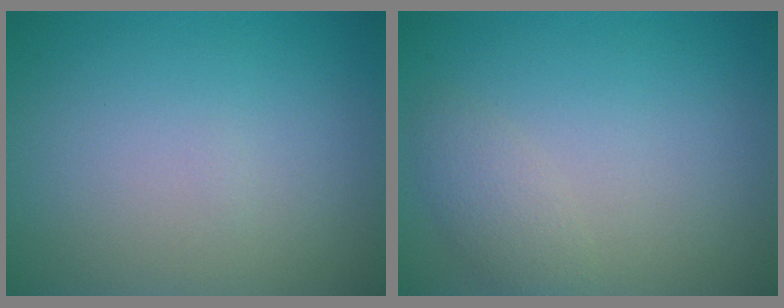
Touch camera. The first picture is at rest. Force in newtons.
{"total": 1.9, "press": 1.9, "slide": 0.2}